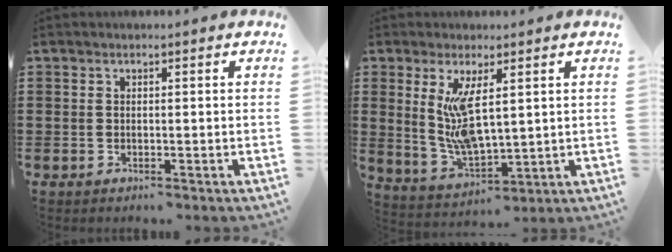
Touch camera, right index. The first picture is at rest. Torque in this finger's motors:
{"motor_torque": [0.33, 0.19, 0.75, 0.21]}